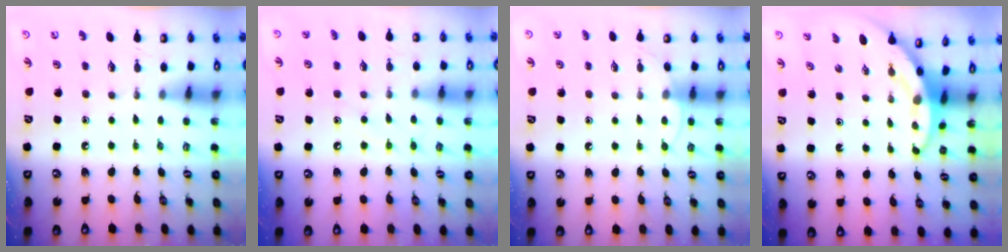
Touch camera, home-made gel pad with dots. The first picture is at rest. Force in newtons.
{"total": 8.2, "press": 8.2, "slide": 0.8}
{"total": 6.1, "press": 6.1, "slide": 0.6}
{"total": 3.8, "press": 3.8, "slide": 0.5}